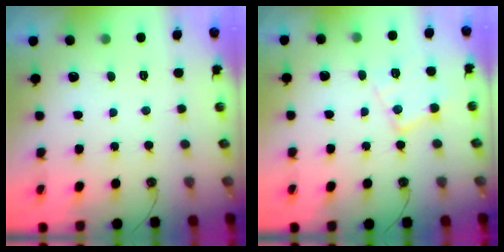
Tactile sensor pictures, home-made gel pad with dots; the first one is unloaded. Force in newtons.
{"total": 12.7, "press": 12.6, "slide": 0.8}